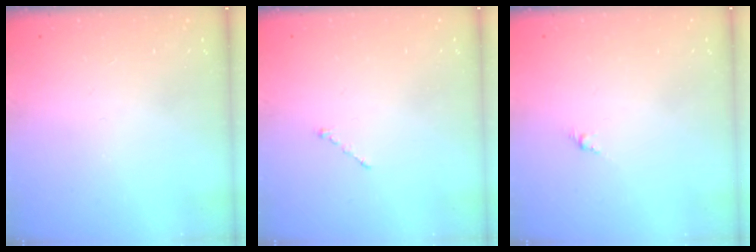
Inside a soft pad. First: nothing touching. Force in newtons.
{"total": 1.0, "press": 0.9, "slide": 0.3}
{"total": 1.6, "press": 1.5, "slide": 0.5}